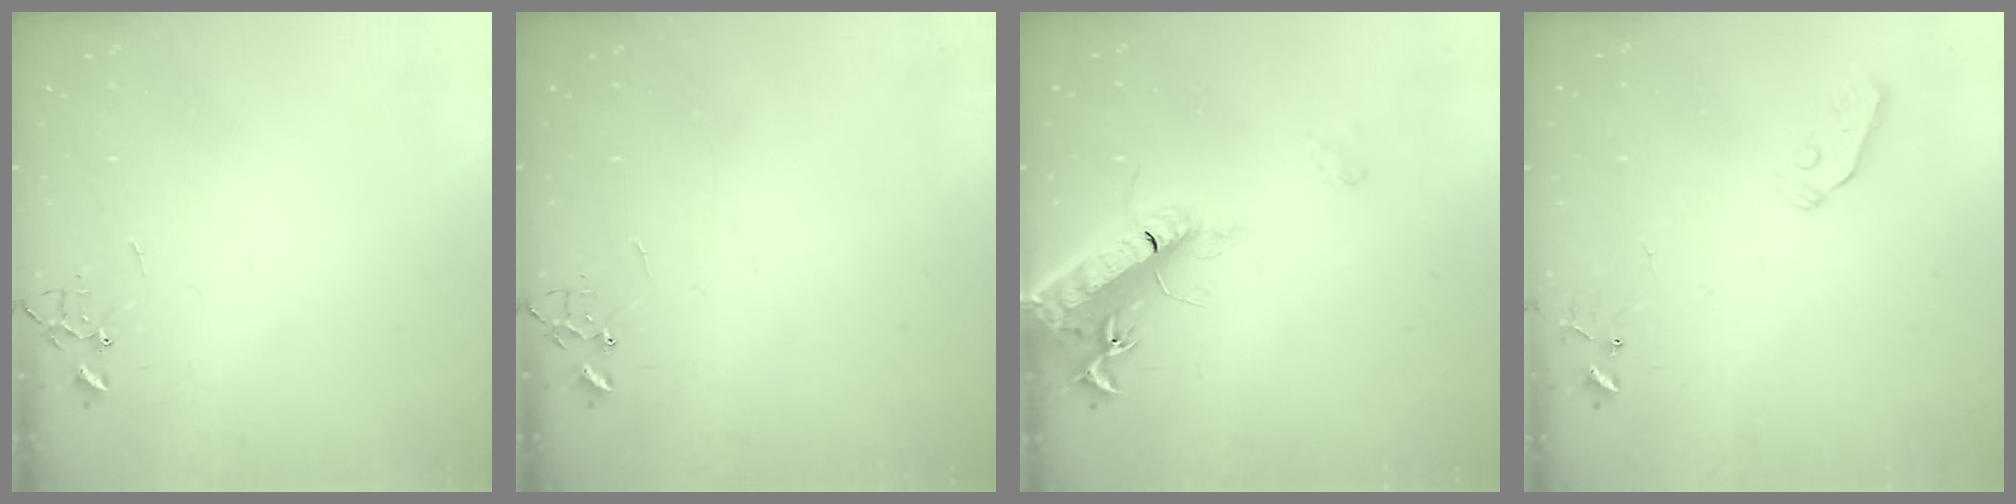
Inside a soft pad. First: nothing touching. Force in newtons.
{"total": 0.0}
{"total": 17.2, "press": 16.5, "slide": 4.6}
{"total": 3.2, "press": 3.1, "slide": 0.6}